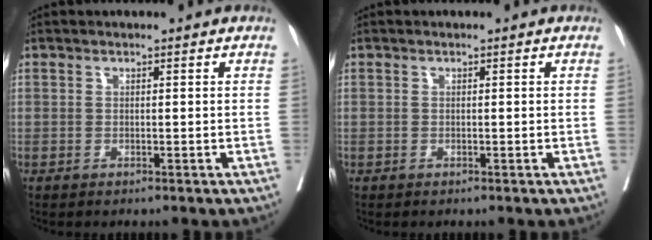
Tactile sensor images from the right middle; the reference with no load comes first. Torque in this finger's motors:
{"motor_torque": [1.12, -1.02, -0.02, -0.20]}